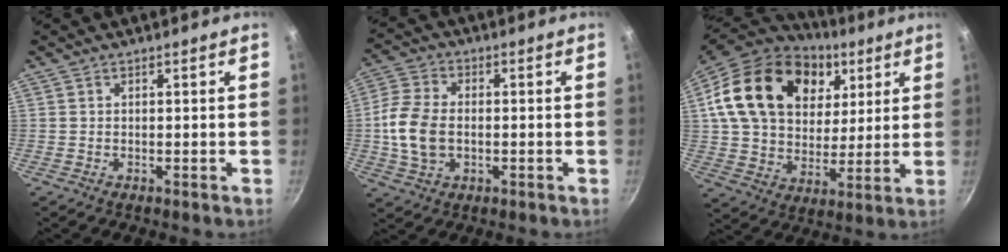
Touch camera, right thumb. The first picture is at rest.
{"total": 10.4, "force": [-0.8, 7.0, 7.6], "torque": [-0.148, 0.012, -0.022]}
{"total": 26.9, "force": [10.2, 18.8, 16.3], "torque": [-0.271, -0.010, 0.177]}